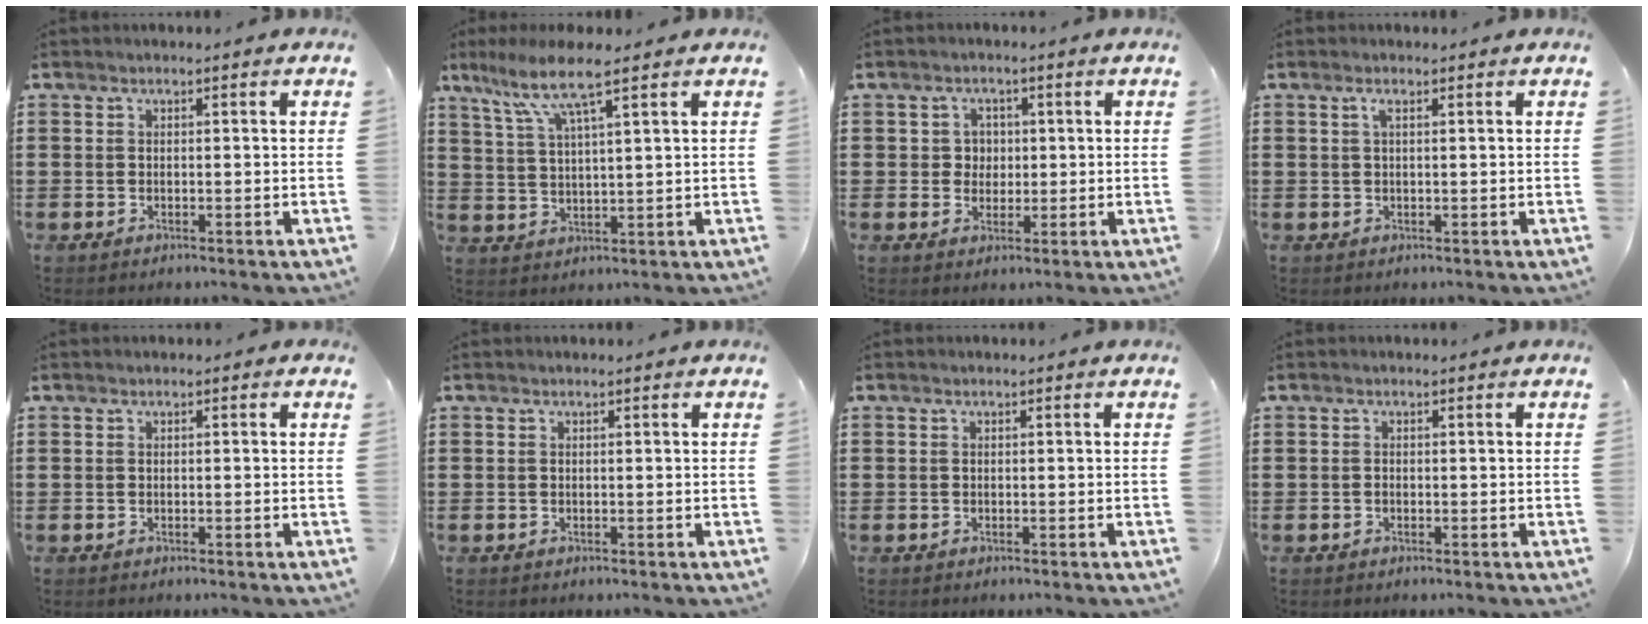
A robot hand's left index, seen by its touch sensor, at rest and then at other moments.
{"total": 7.2, "force": [4.9, 0.4, 5.4], "torque": [-0.120, -0.011, 0.082]}
{"total": 2.8, "force": [0.4, 2.6, 0.9], "torque": [-0.021, 0.006, 0.001]}
{"total": 1.0, "force": [0.5, 0.2, 0.9], "torque": [-0.020, 0.003, 0.008]}
{"total": 0.0}
{"total": 0.0}
{"total": 0.0}
{"total": 0.0}